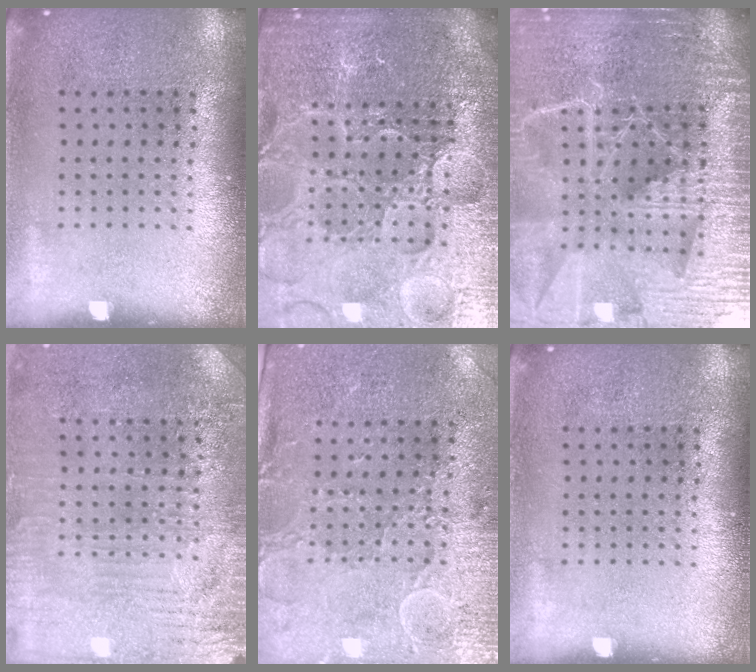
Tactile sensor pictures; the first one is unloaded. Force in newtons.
{"total": 5.8, "press": 5.3, "slide": 2.3}
{"total": 5.7, "press": 5.0, "slide": 2.7}
{"total": 3.2, "press": 3.1, "slide": 0.8}
{"total": 2.9, "press": 2.5, "slide": 1.5}
{"total": 0.0}